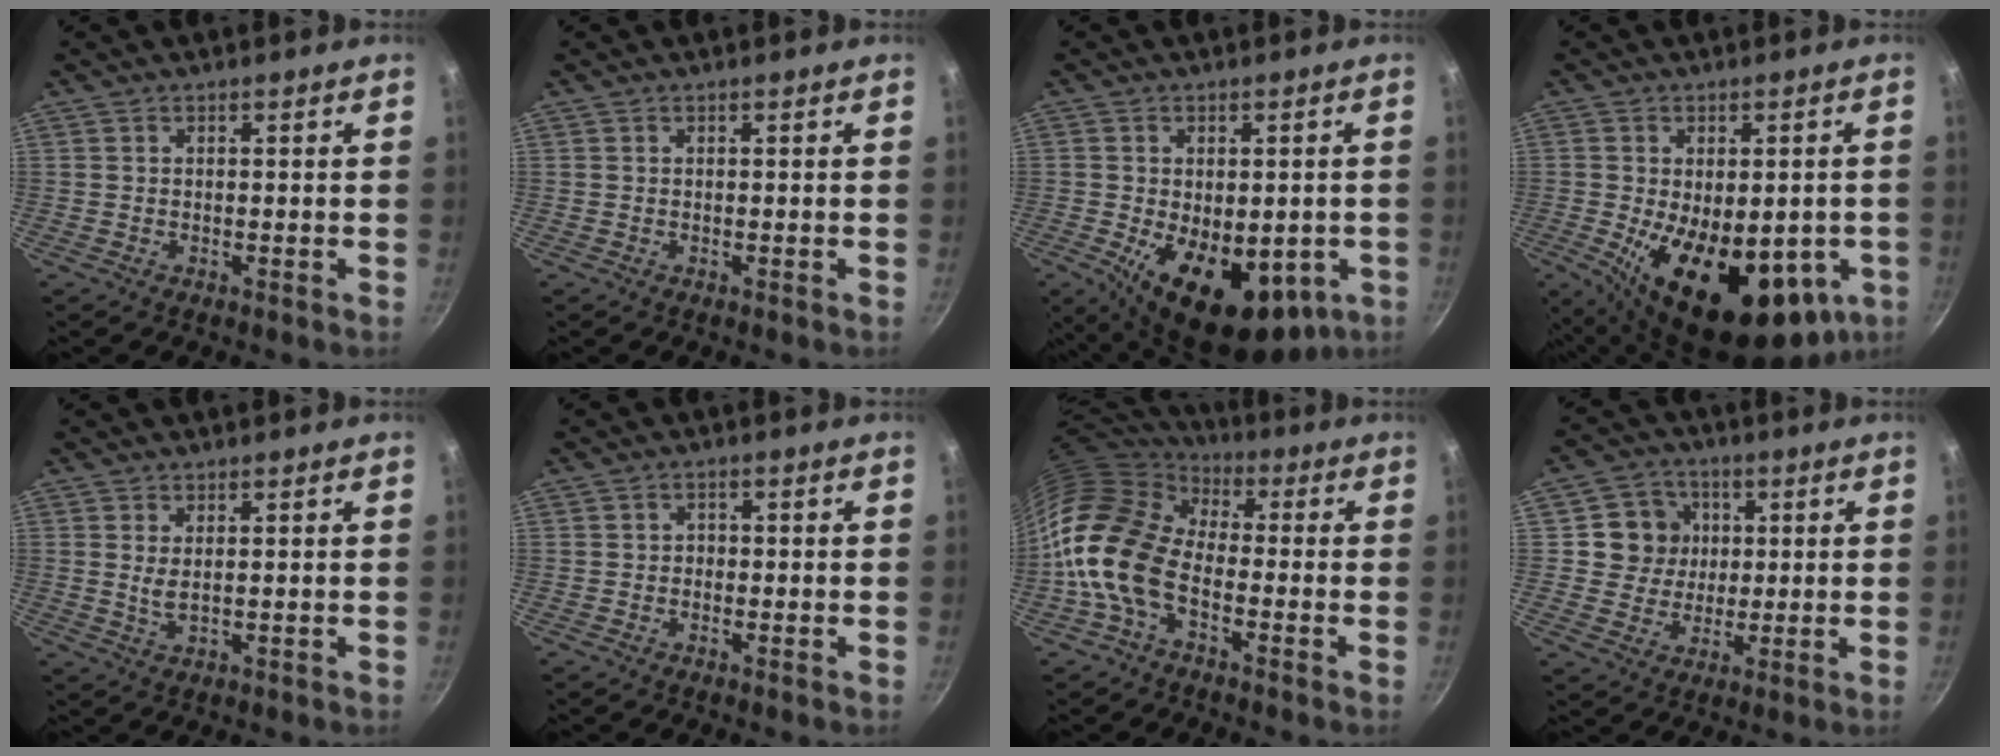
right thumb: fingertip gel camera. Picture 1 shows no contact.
{"total": 0.0}
{"total": 17.3, "force": [-4.9, 9.5, 13.6], "torque": [-0.171, -0.017, -0.050]}
{"total": 21.9, "force": [-5.6, 11.1, 18.0], "torque": [-0.231, -0.018, -0.058]}
{"total": 2.4, "force": [0.6, 1.0, 2.2], "torque": [-0.042, -0.008, 0.014]}
{"total": 1.2, "force": [-0.5, 1.1, 0.4], "torque": [-0.001, 0.002, -0.011]}
{"total": 15.8, "force": [-4.1, 9.9, 11.7], "torque": [-0.204, 0.037, -0.100]}
{"total": 8.5, "force": [1.6, 8.0, 2.4], "torque": [-0.004, 0.004, 0.022]}